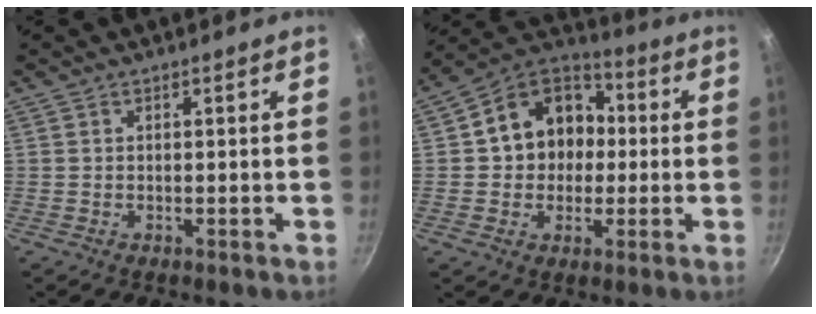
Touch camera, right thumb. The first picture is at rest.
{"total": 14.8, "force": [0.9, 12.4, 8.0], "torque": [-0.090, 0.036, 0.001]}